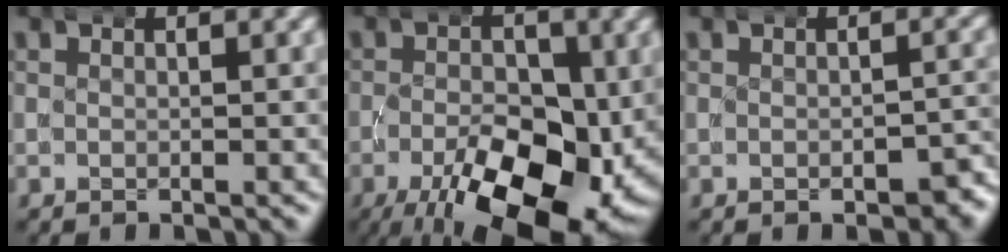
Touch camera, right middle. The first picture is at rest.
{"total": 14.4, "force": [-5.2, 7.2, 11.4], "torque": [-0.169, -0.047, -0.060]}
{"total": 2.4, "force": [-1.5, 1.2, 1.4], "torque": [-0.017, -0.003, -0.025]}